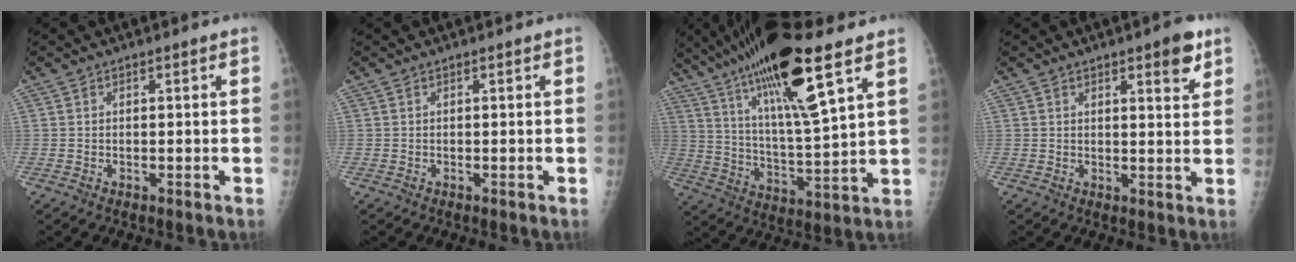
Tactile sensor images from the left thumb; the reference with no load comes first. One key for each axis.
{"total": 0.0}
{"total": 21.9, "fx": 12.3, "fy": 4.1, "fz": 17.6, "tx": -0.312, "ty": -0.038, "tz": 0.217}
{"total": 5.4, "fx": 3.1, "fy": 1.6, "fz": 4.1, "tx": -0.042, "ty": -0.015, "tz": 0.037}